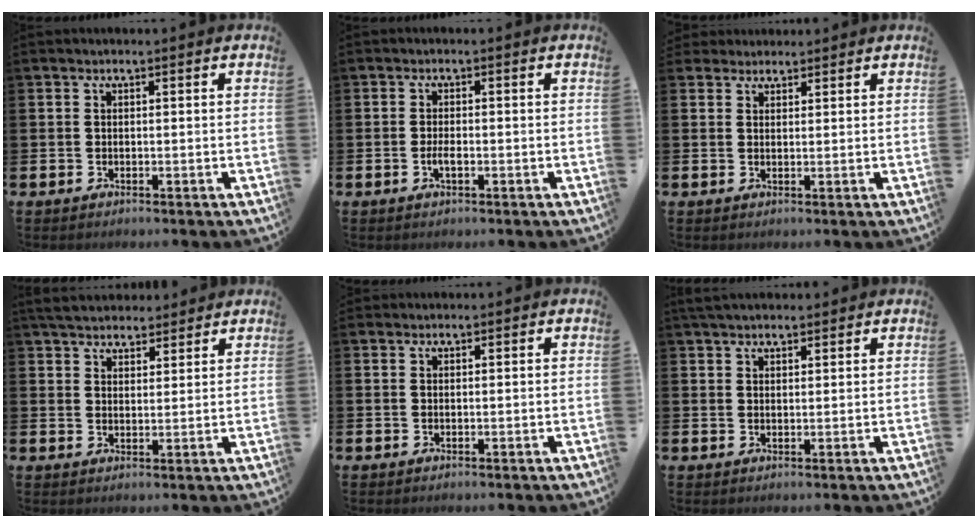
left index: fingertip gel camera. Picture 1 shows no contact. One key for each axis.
{"total": 1.8, "fx": -0.5, "fy": 0.6, "fz": 1.6, "tx": -0.033, "ty": 0.002, "tz": -0.009}
{"total": 2.4, "fx": 2.2, "fy": 0.9, "fz": -0.1, "tx": 0.006, "ty": -0.005, "tz": 0.039}
{"total": 5.0, "fx": 4.9, "fy": 1.3, "fz": 0.4, "tx": -0.019, "ty": -0.021, "tz": 0.089}
{"total": 0.6, "fx": 0.6, "fy": 0.0, "fz": 0.1, "tx": 0.009, "ty": -0.004, "tz": 0.009}
{"total": 3.9, "fx": 3.7, "fy": 1.0, "fz": 0.7, "tx": -0.017, "ty": -0.013, "tz": 0.069}